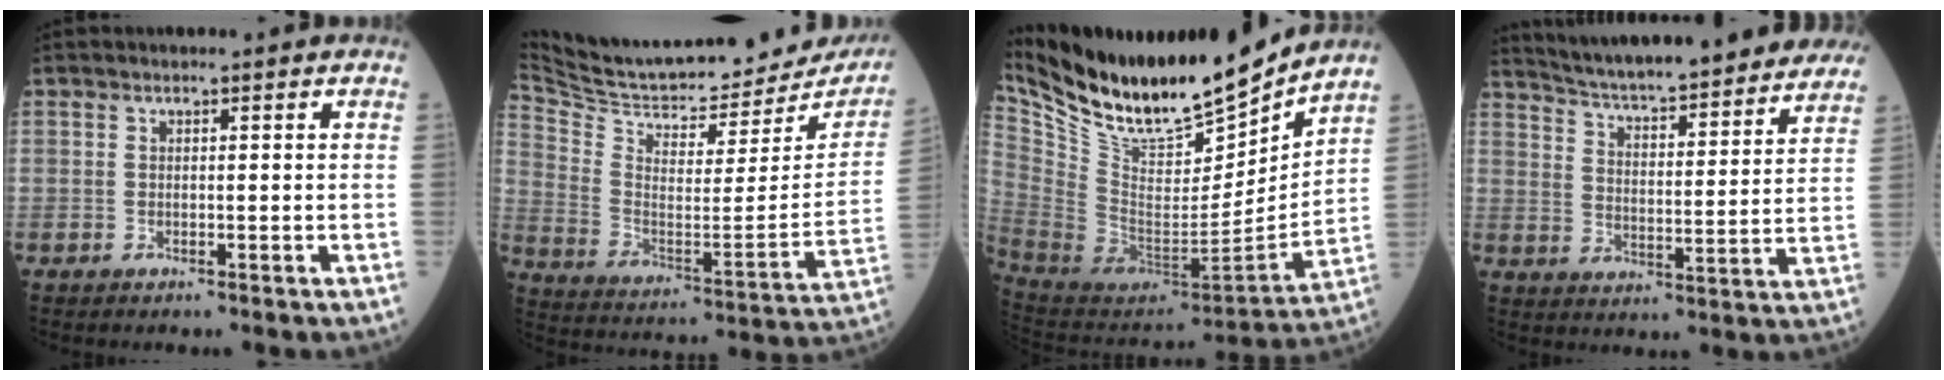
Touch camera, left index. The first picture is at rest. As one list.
[{"total": 29.1, "force": [26.7, 7.2, 9.1], "torque": [-0.174, -0.068, 0.372]}, {"total": 22.4, "force": [19.6, 3.4, 10.2], "torque": [-0.194, -0.036, 0.342]}, {"total": 26.2, "force": [23.8, 3.1, 10.5], "torque": [-0.162, -0.023, 0.316]}]